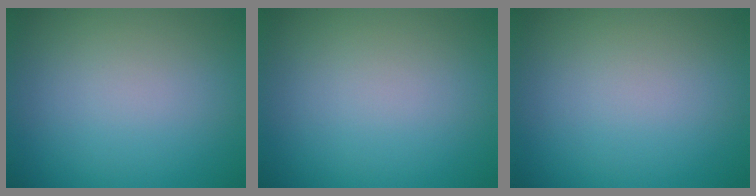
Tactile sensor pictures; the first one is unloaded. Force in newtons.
{"total": 0.0}
{"total": 0.0}